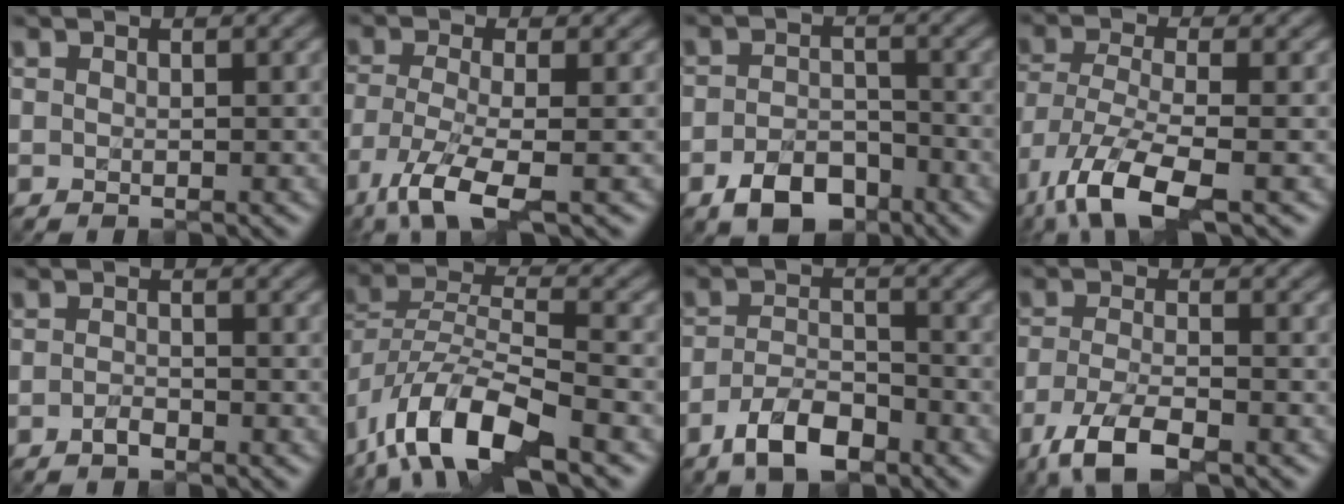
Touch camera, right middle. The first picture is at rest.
{"total": 5.9, "force": [-3.5, 1.5, 4.6], "torque": [-0.107, -0.005, -0.071]}
{"total": 4.0, "force": [-2.6, 2.2, 2.0], "torque": [-0.037, 0.006, -0.050]}
{"total": 7.7, "force": [-4.1, 2.6, 5.9], "torque": [-0.141, -0.011, -0.080]}
{"total": 0.5, "force": [-0.5, 0.0, 0.1], "torque": [-0.013, 0.010, -0.011]}
{"total": 10.1, "force": [-5.9, 4.1, 7.1], "torque": [-0.147, 0.003, -0.116]}
{"total": 4.6, "force": [-3.3, 1.7, 2.7], "torque": [-0.055, 0.009, -0.062]}
{"total": 5.2, "force": [-3.7, 1.5, 3.4], "torque": [-0.084, -0.001, -0.074]}